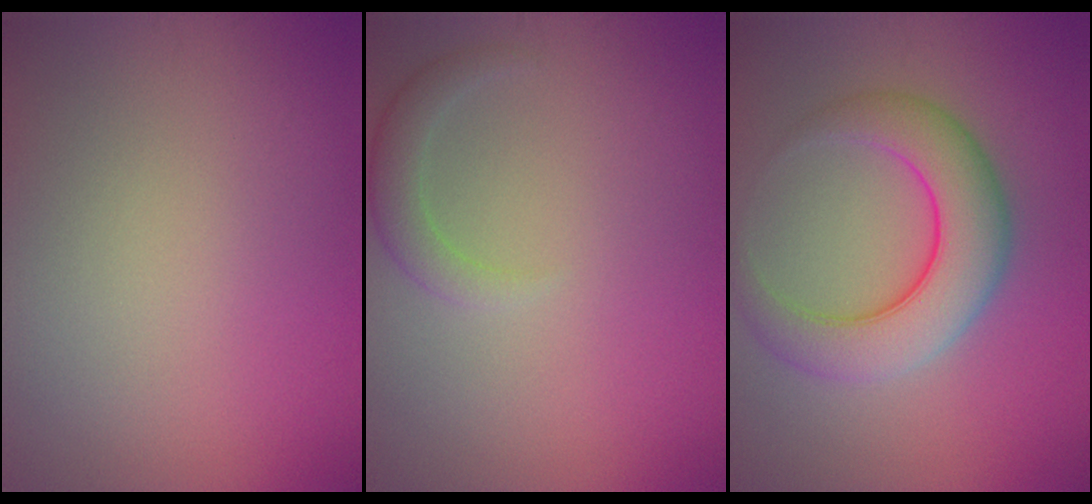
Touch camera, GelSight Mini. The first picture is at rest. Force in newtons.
{"total": 2.1, "press": 2.1, "slide": 0.2}
{"total": 7.0, "press": 7.0, "slide": 0.2}